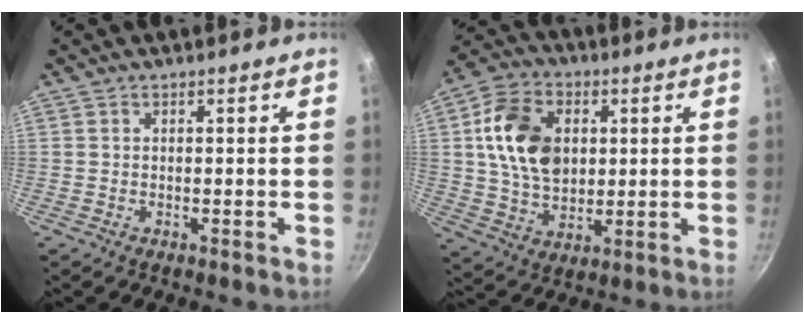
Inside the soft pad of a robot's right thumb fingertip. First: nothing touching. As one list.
[{"total": 15.3, "force": [2.8, 10.9, 10.4], "torque": [-0.164, -0.001, 0.047]}]